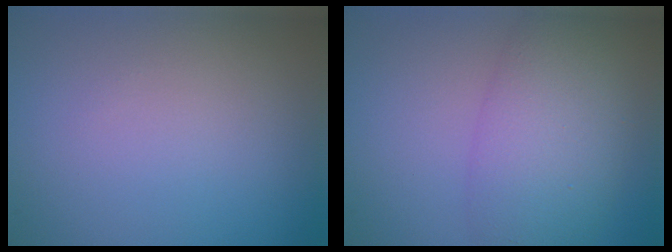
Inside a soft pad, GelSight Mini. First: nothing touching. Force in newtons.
{"total": 7.1, "press": 7.1, "slide": 0.2}